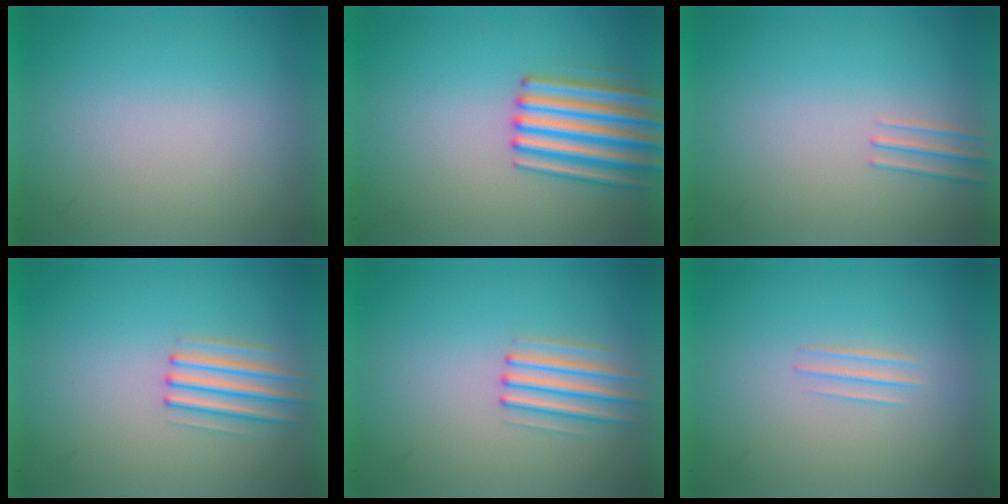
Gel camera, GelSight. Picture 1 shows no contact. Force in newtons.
{"total": 4.7}
{"total": 1.0}
{"total": 2.1}
{"total": 2.1}
{"total": 1.0}